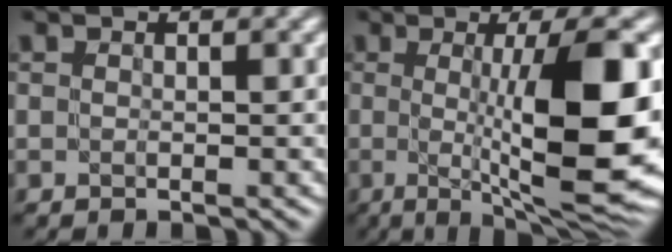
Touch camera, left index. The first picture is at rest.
{"total": 13.5, "force": [-0.1, 3.4, 13.1], "torque": [-0.165, -0.005, -0.002]}